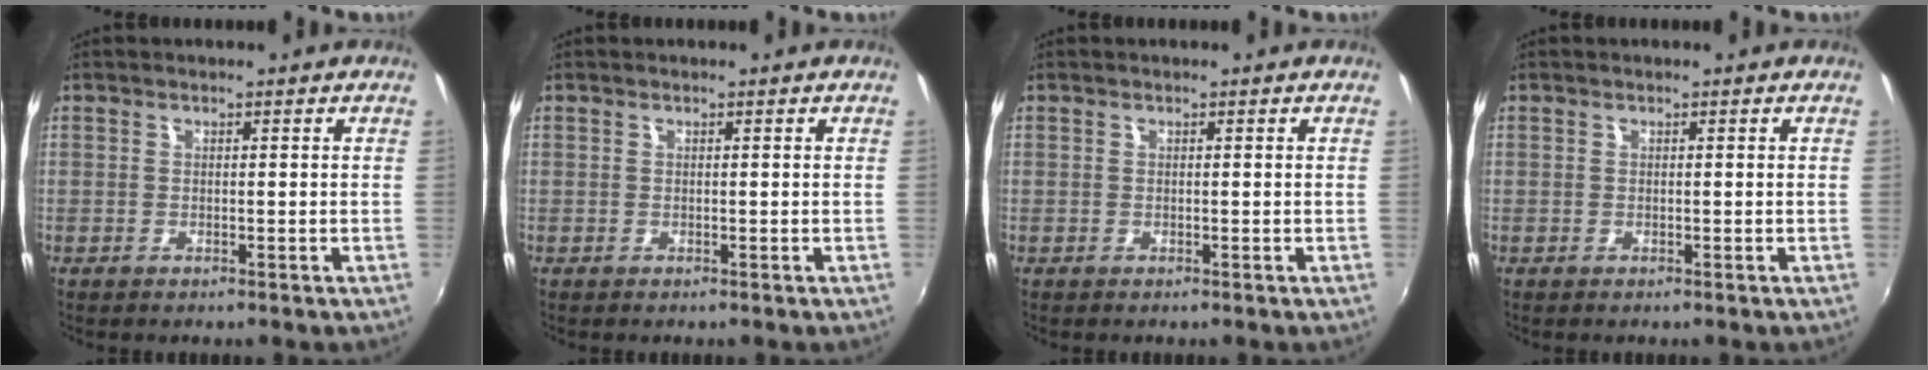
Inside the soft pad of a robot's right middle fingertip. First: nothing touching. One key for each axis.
{"total": 0.0}
{"total": 0.0}
{"total": 0.0}